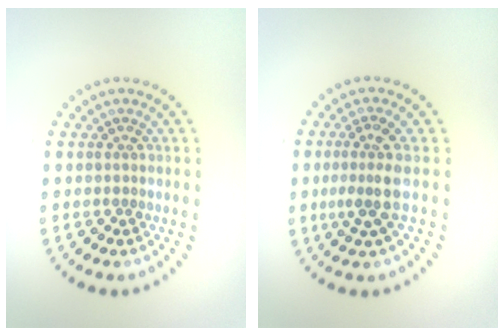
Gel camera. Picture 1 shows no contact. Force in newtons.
{"total": 2.8, "press": 2.1, "slide": 1.8}